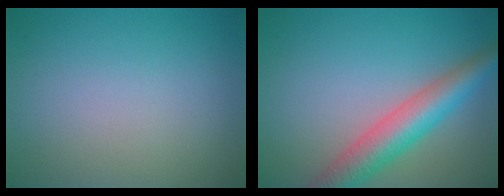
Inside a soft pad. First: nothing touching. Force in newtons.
{"total": 6.0, "press": 6.0, "slide": 0.2}